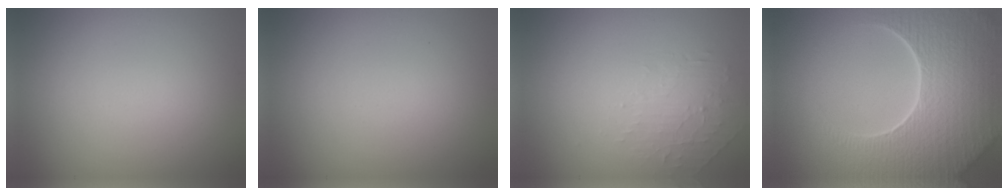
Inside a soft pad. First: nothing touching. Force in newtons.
{"total": 0.0}
{"total": 1.8, "press": 0.5, "slide": 1.7}
{"total": 9.3, "press": 6.7, "slide": 6.5}